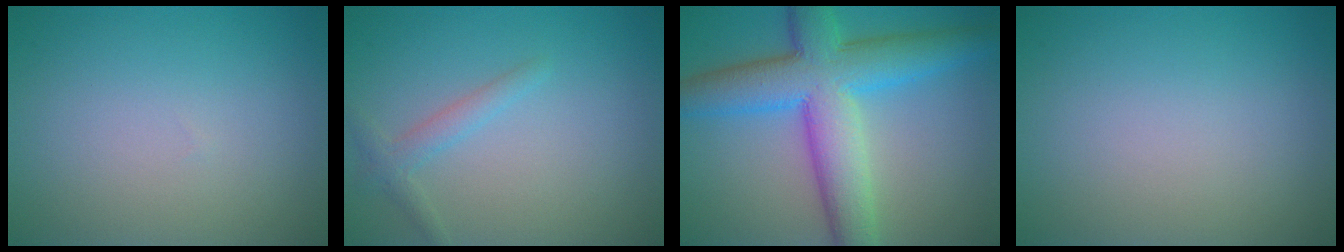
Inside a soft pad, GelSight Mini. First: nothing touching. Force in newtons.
{"total": 1.6, "press": 1.6, "slide": 0.1}
{"total": 9.6, "press": 9.6, "slide": 0.3}
{"total": 0.0}